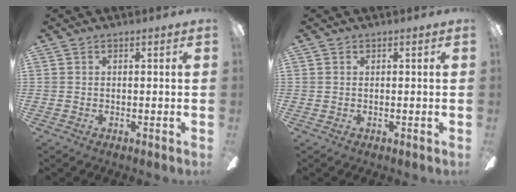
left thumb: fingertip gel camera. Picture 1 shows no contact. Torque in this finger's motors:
{"motor_torque": [-0.12, -0.13, -0.20, 0.17, -0.03]}